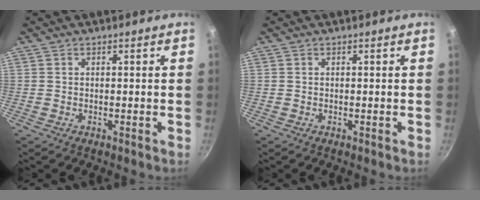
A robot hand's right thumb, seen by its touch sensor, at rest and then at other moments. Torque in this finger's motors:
{"motor_torque": [0.00, 0.00, 0.00, 0.00, 0.00]}